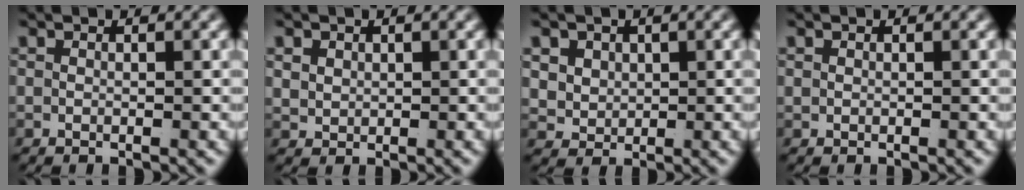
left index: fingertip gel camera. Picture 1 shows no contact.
{"total": 1.5, "force": [0.8, 1.1, 0.7], "torque": [-0.022, -0.012, 0.029]}
{"total": 3.6, "force": [1.0, 3.2, 1.4], "torque": [-0.046, -0.020, 0.033]}
{"total": 0.0}